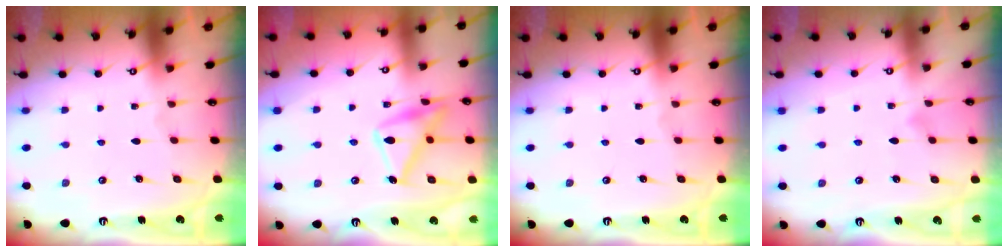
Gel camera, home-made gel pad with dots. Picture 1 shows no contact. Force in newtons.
{"total": 17.4, "press": 17.4, "slide": 0.9}
{"total": 0.0}
{"total": 5.6, "press": 5.6, "slide": 0.3}